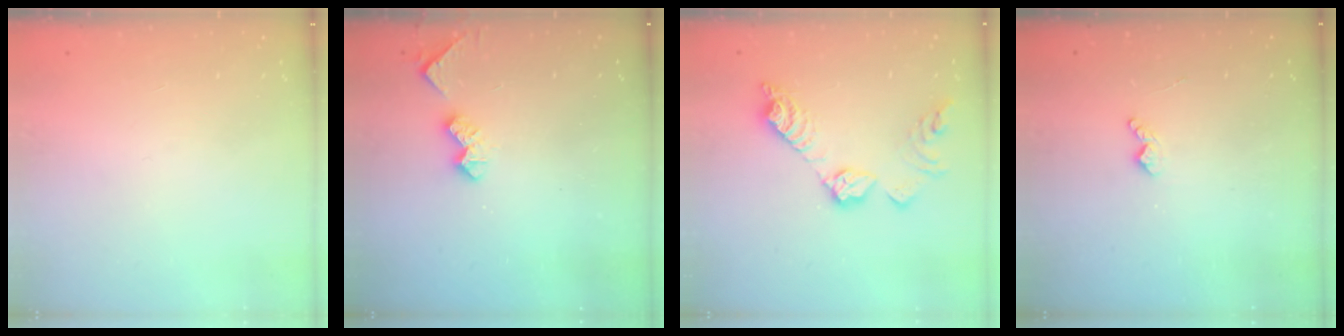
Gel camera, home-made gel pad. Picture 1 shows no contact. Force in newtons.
{"total": 5.6, "press": 5.6, "slide": 0.7}
{"total": 13.6, "press": 13.6, "slide": 0.6}
{"total": 4.2, "press": 4.2, "slide": 0.5}